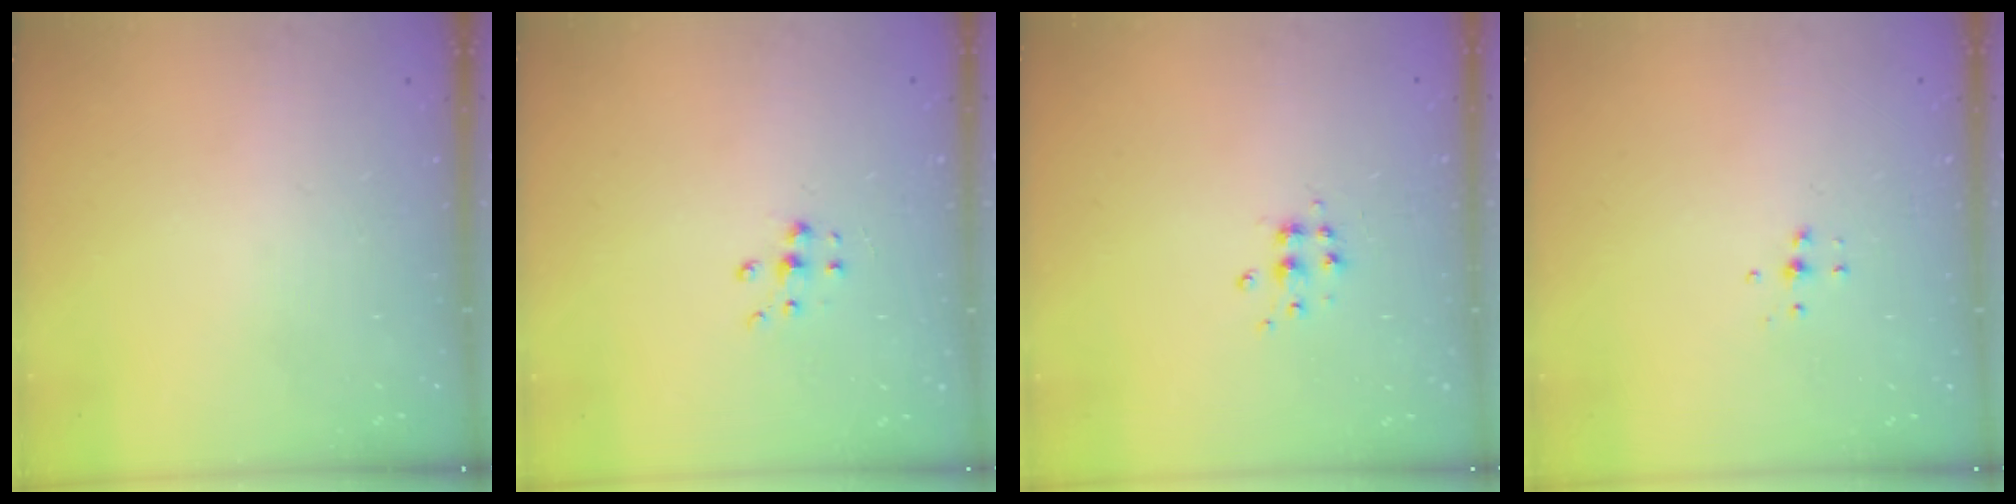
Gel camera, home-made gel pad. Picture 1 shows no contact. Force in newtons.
{"total": 5.1, "press": 5.0, "slide": 0.7}
{"total": 5.4, "press": 5.4, "slide": 0.5}
{"total": 3.2, "press": 3.2, "slide": 0.2}